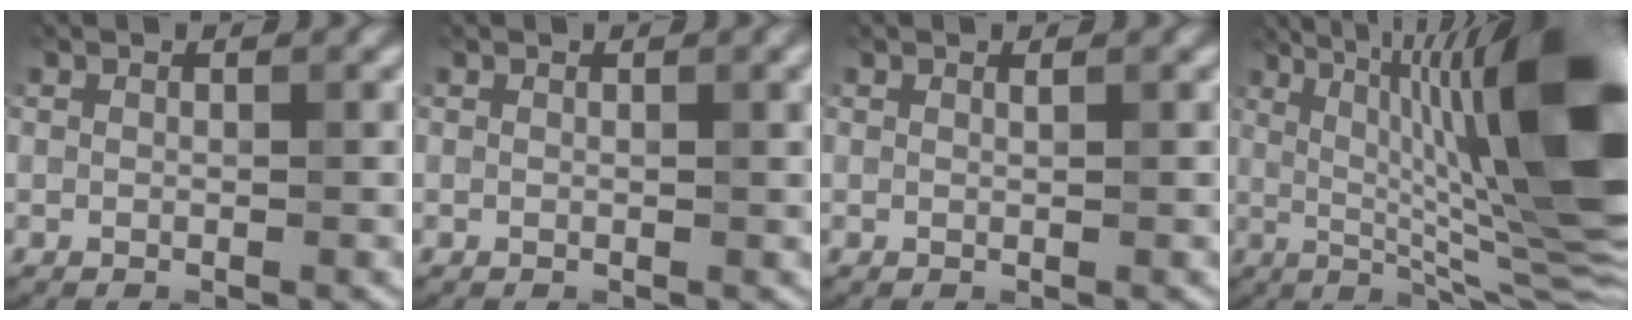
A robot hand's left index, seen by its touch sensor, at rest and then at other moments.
{"total": 1.8, "force": [0.6, 0.7, 1.6], "torque": [-0.012, 0.005, 0.012]}
{"total": 0.0}
{"total": 17.0, "force": [2.2, 3.6, 16.4], "torque": [-0.231, 0.023, 0.048]}